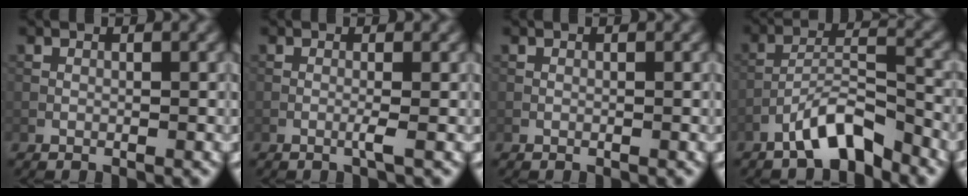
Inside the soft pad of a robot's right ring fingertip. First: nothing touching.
{"total": 1.0, "force": [-0.3, 0.0, 1.0], "torque": [-0.019, 0.002, -0.012]}
{"total": 0.0}
{"total": 5.2, "force": [-3.8, 1.4, 3.3], "torque": [-0.055, 0.011, -0.073]}